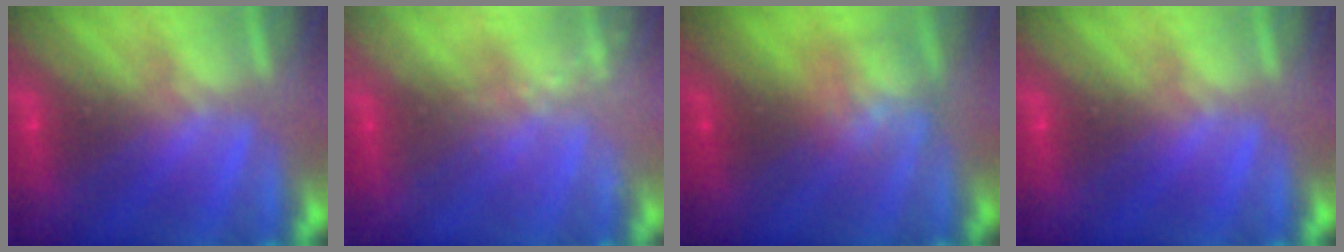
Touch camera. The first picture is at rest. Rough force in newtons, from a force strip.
{"total": 2.0}
{"total": 2.6}
{"total": 0.0}